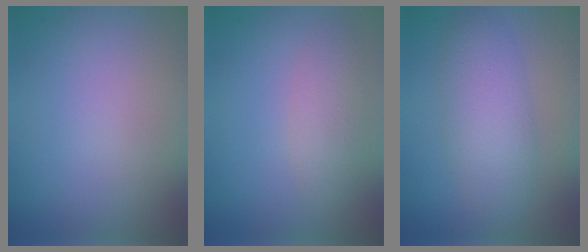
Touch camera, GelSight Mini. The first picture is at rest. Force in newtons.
{"total": 2.3, "press": 2.3, "slide": 0.2}
{"total": 4.3, "press": 4.3, "slide": 0.0}